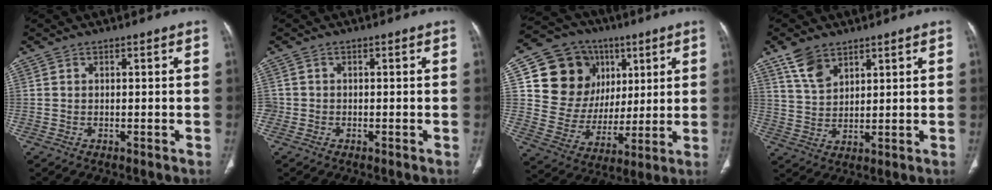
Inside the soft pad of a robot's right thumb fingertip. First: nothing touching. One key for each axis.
{"total": 1.3, "fx": -0.3, "fy": 1.3, "fz": 0.2, "tx": 0.002, "ty": 0.004, "tz": -0.008}
{"total": 19.6, "fx": 6.5, "fy": 16.4, "fz": 8.5, "tx": -0.099, "ty": 0.012, "tz": 0.133}
{"total": 6.5, "fx": 4.4, "fy": 3.6, "fz": 3.2, "tx": -0.050, "ty": -0.018, "tz": 0.096}